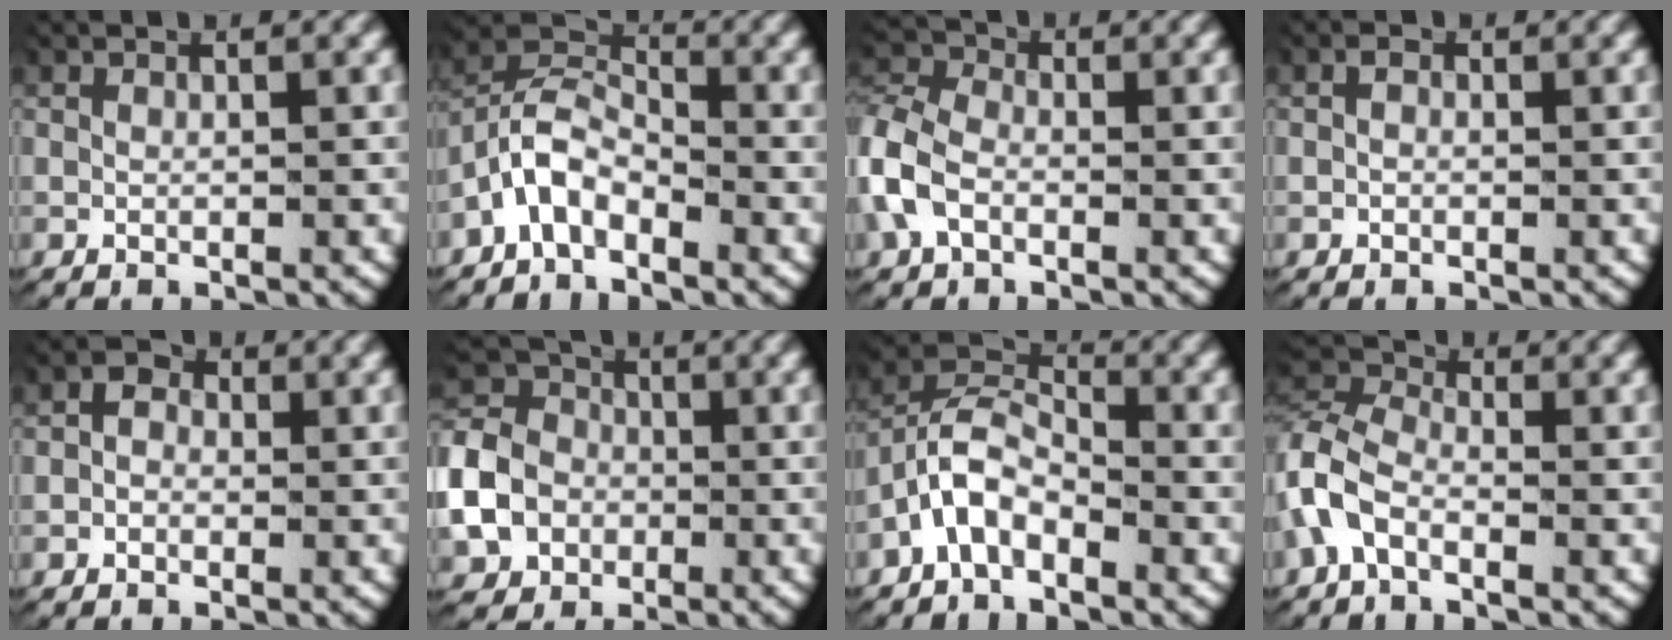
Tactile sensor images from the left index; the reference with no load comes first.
{"total": 4.7, "force": [-1.0, 3.8, 2.6], "torque": [-0.062, -0.004, -0.028]}
{"total": 5.5, "force": [-0.3, 4.7, 2.7], "torque": [-0.074, -0.004, -0.013]}
{"total": 0.7, "force": [0.0, 0.5, 0.5], "torque": [-0.010, -0.003, 0.002]}
{"total": 2.2, "force": [0.4, 1.8, 1.2], "torque": [-0.006, 0.006, -0.003]}
{"total": 8.9, "force": [-1.1, 8.0, 3.7], "torque": [-0.094, -0.023, -0.022]}
{"total": 4.6, "force": [-1.0, 3.7, 2.6], "torque": [-0.062, -0.005, -0.026]}
{"total": 5.6, "force": [-0.7, 4.5, 3.3], "torque": [-0.082, -0.001, -0.025]}